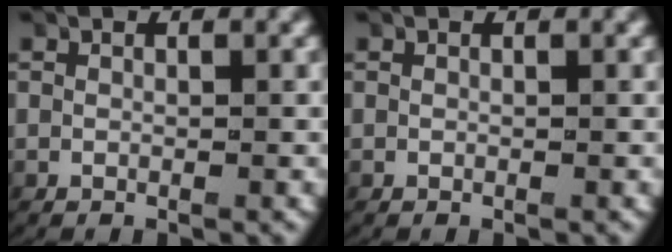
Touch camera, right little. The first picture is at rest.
{"total": 0.0}